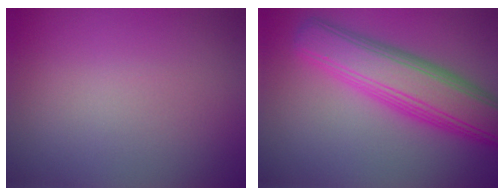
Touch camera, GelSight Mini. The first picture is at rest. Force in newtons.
{"total": 7.7, "press": 7.7, "slide": 0.4}